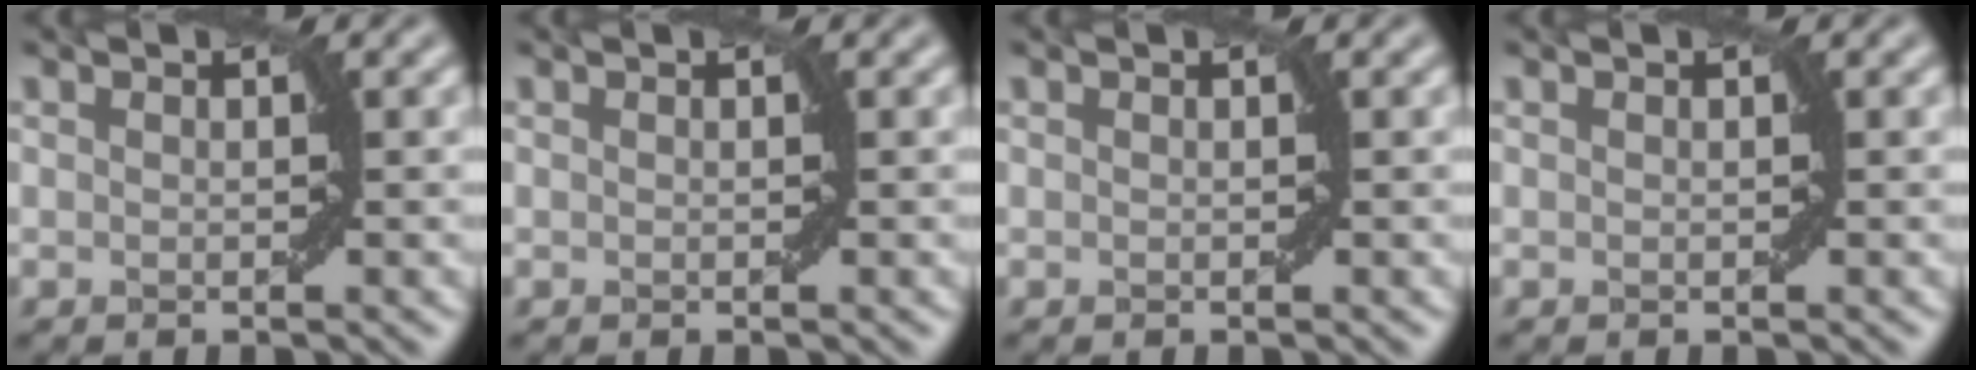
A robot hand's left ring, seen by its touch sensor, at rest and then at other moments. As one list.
[{"total": 0.0}, {"total": 0.0}, {"total": 0.0}]